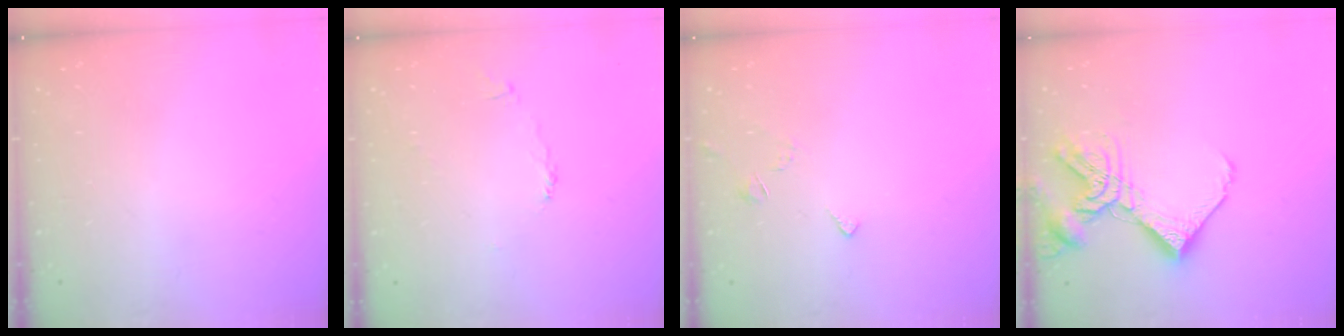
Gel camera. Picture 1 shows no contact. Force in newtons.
{"total": 2.2, "press": 2.1, "slide": 0.4}
{"total": 2.9, "press": 2.8, "slide": 0.6}
{"total": 12.9, "press": 12.8, "slide": 1.6}